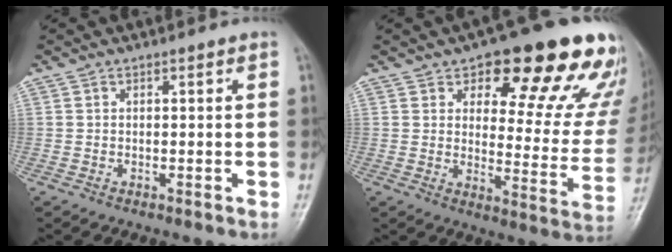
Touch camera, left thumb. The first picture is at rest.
{"total": 21.9, "force": [13.3, 8.3, 15.3], "torque": [-0.141, -0.066, 0.170]}